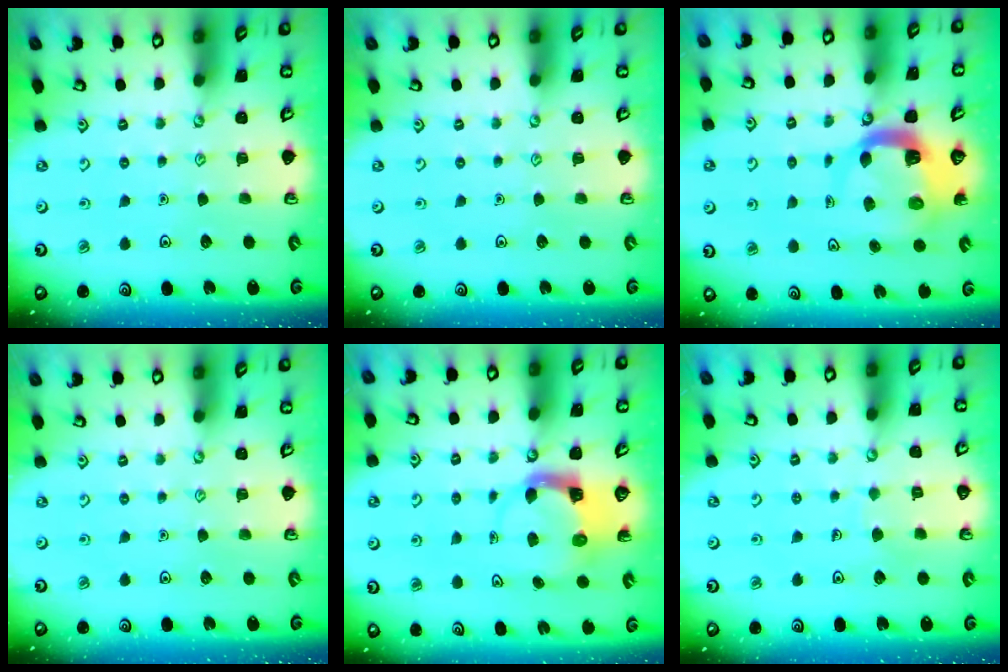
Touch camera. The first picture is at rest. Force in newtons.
{"total": 0.0}
{"total": 7.1, "press": 7.0, "slide": 0.7}
{"total": 0.0}
{"total": 3.7, "press": 3.7, "slide": 0.6}
{"total": 4.1, "press": 4.1, "slide": 0.3}